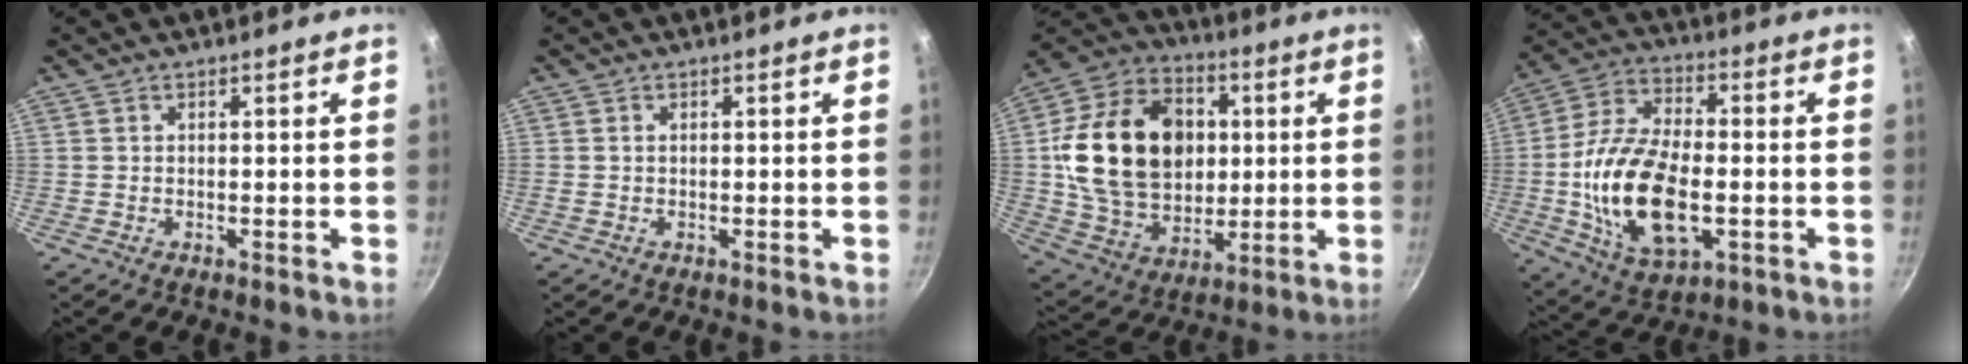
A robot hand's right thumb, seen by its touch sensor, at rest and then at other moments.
{"total": 0.7, "force": [0.1, 0.5, 0.4], "torque": [-0.006, 0.003, 0.001]}
{"total": 24.3, "force": [2.9, 18.4, 15.7], "torque": [-0.242, 0.011, 0.056]}
{"total": 19.8, "force": [-3.1, 10.5, 16.4], "torque": [-0.306, 0.018, -0.056]}